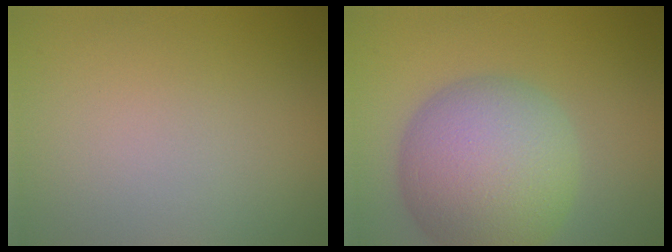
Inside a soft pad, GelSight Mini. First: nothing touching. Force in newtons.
{"total": 10.1, "press": 10.1, "slide": 0.4}